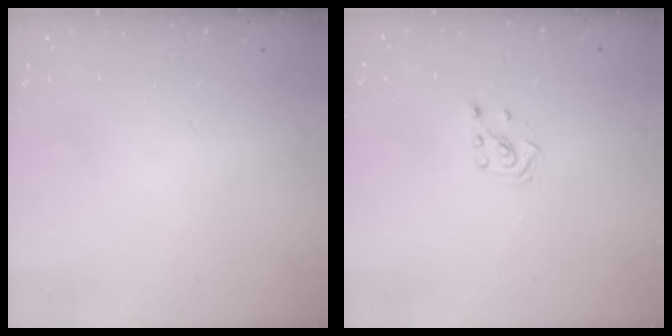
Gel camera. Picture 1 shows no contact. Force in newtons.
{"total": 2.1, "press": 1.9, "slide": 0.8}